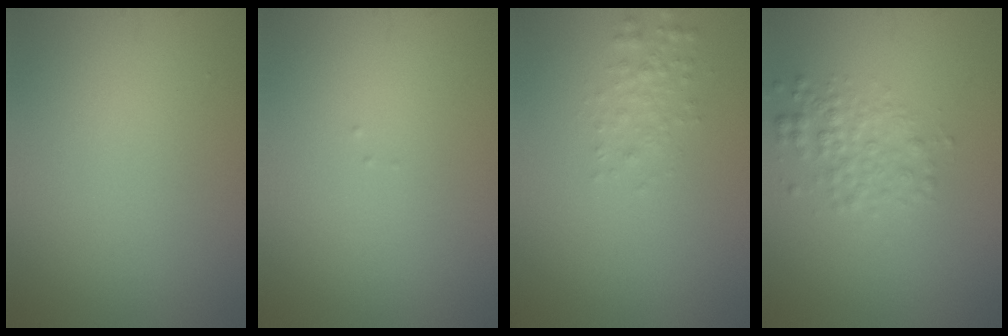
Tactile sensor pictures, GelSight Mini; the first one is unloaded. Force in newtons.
{"total": 0.0}
{"total": 1.4, "press": 1.4, "slide": 0.0}
{"total": 2.5, "press": 2.5, "slide": 0.0}